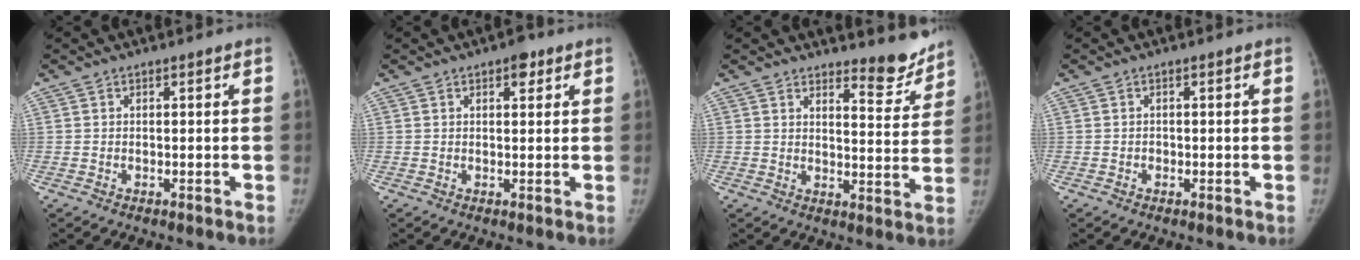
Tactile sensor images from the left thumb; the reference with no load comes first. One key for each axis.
{"total": 2.6, "fx": 1.5, "fy": 1.3, "fz": 1.8, "tx": -0.014, "ty": -0.003, "tz": 0.017}
{"total": 7.4, "fx": 6.8, "fy": 1.8, "fz": 2.2, "tx": -0.002, "ty": -0.067, "tz": 0.088}
{"total": 0.6, "fx": -0.3, "fy": 0.6, "fz": 0.1, "tx": 0.002, "ty": 0.003, "tz": -0.005}